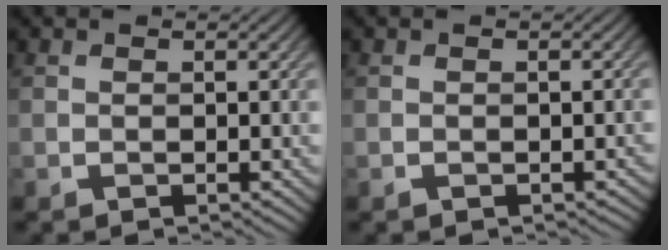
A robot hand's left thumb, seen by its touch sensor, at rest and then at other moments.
{"total": 0.8, "force": [-0.6, 0.4, 0.4], "torque": [-0.010, -0.004, -0.008]}